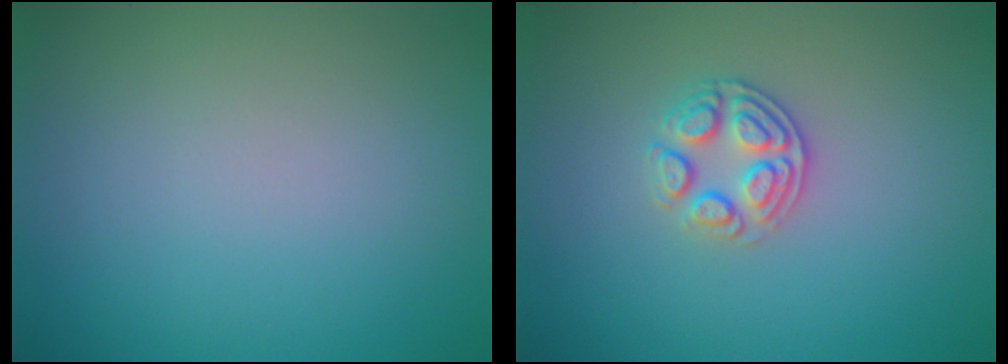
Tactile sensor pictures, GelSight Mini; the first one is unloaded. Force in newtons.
{"total": 2.6, "press": 2.5, "slide": 0.9}